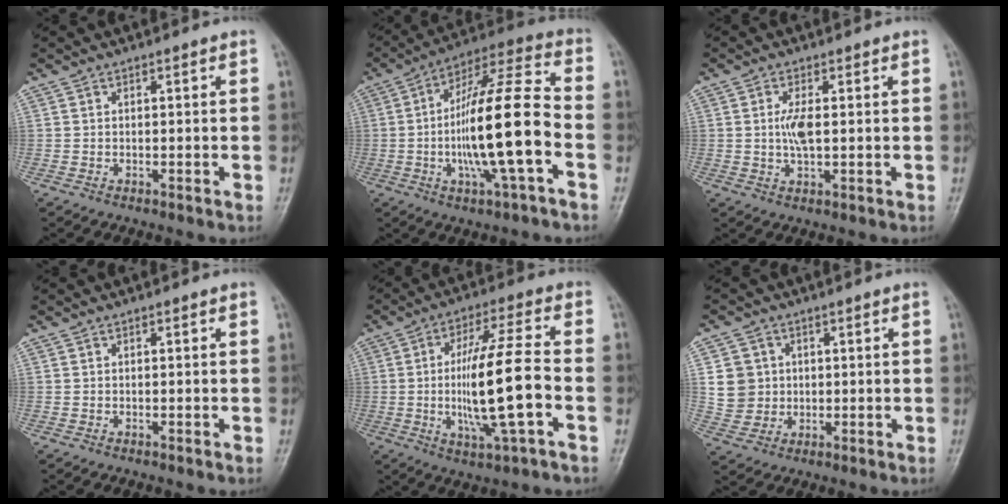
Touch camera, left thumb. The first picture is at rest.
{"total": 19.5, "force": [-3.8, 3.8, 18.7], "torque": [-0.347, 0.031, -0.067]}
{"total": 4.2, "force": [0.4, 1.7, 3.8], "torque": [-0.080, -0.003, 0.009]}
{"total": 0.0}
{"total": 15.5, "force": [-2.6, 2.7, 15.0], "torque": [-0.287, 0.017, -0.044]}
{"total": 6.8, "force": [1.2, 6.4, 1.7], "torque": [-0.006, -0.002, 0.024]}